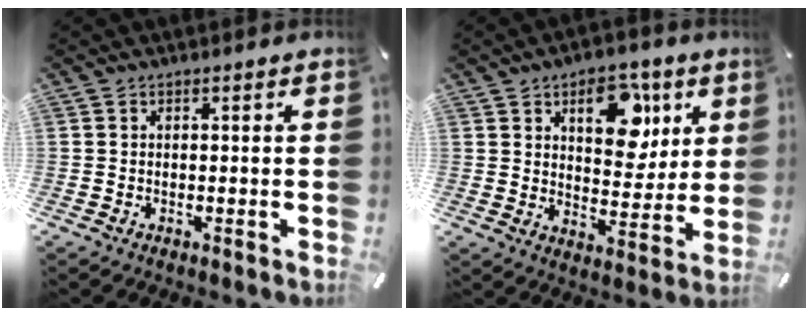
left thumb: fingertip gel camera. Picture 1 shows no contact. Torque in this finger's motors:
{"motor_torque": [1.64, 1.64, 1.18, -1.30, 0.32]}